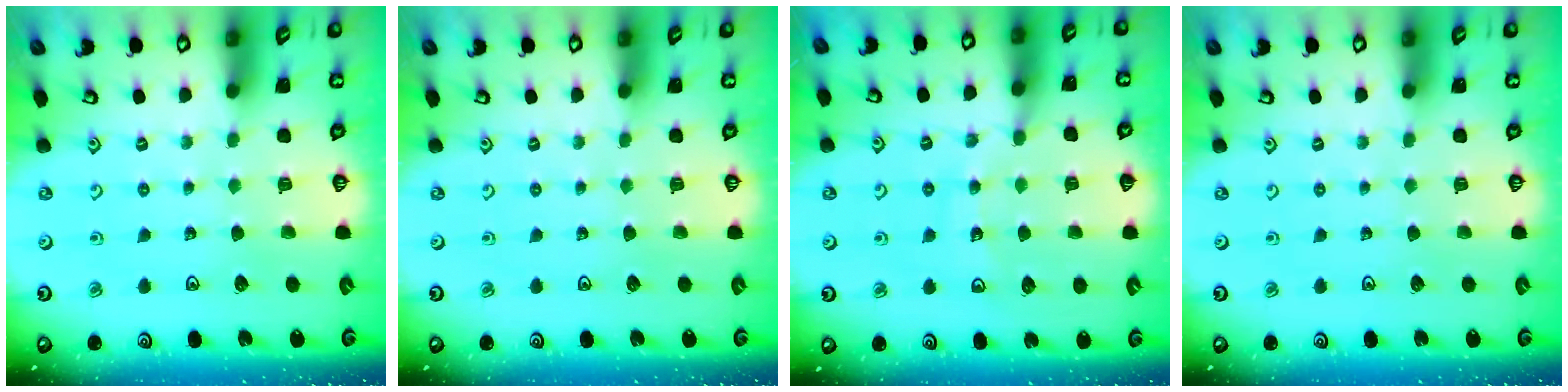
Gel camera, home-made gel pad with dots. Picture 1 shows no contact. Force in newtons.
{"total": 0.0}
{"total": 13.0, "press": 12.6, "slide": 3.3}
{"total": 0.0}